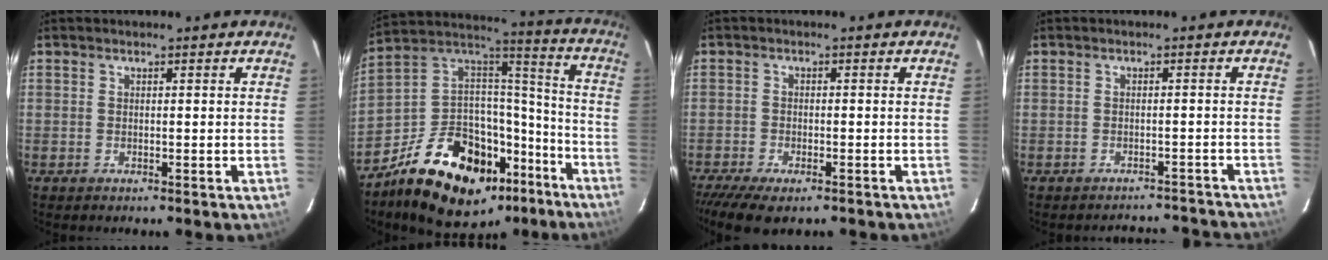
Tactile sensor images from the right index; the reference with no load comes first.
{"total": 28.0, "force": [-17.1, 15.0, 16.3], "torque": [-0.294, 0.051, -0.245]}
{"total": 9.0, "force": [-6.8, 2.8, 5.1], "torque": [-0.125, -0.034, -0.117]}
{"total": 10.3, "force": [-9.7, 3.0, 2.1], "torque": [-0.035, 0.022, -0.107]}